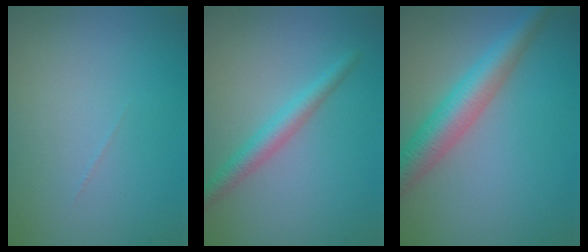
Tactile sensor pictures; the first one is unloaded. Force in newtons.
{"total": 2.5, "press": 2.5, "slide": 0.0}
{"total": 5.2, "press": 5.2, "slide": 0.1}